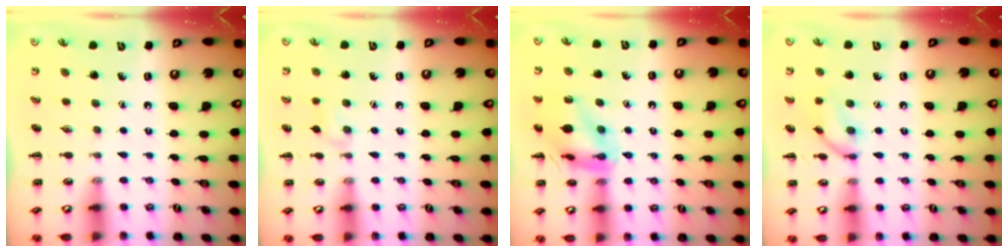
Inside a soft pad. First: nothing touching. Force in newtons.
{"total": 5.0, "press": 4.7, "slide": 1.7}
{"total": 13.9, "press": 13.8, "slide": 1.5}
{"total": 9.9, "press": 9.9, "slide": 0.4}